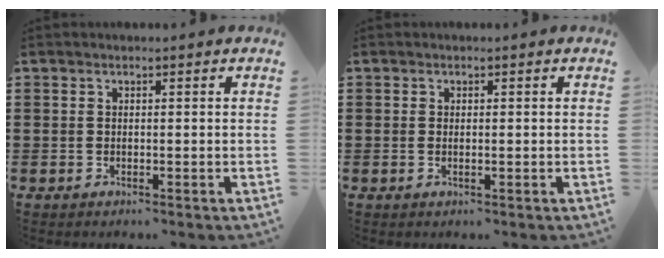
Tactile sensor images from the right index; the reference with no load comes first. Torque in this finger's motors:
{"motor_torque": [0.97, 1.17, 0.04, 0.00]}